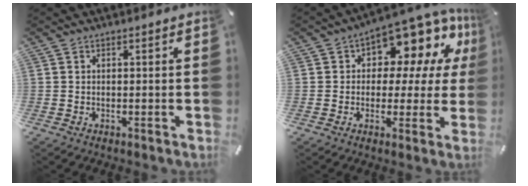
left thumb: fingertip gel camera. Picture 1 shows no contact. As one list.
[{"total": 10.8, "force": [7.2, 5.8, 5.7], "torque": [-0.079, -0.074, 0.126]}]